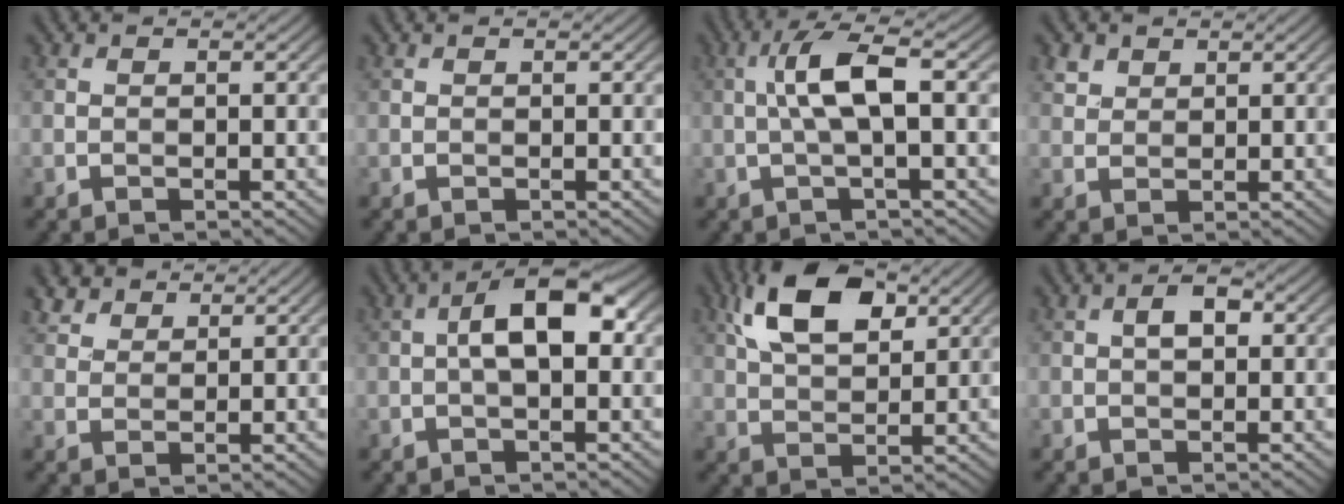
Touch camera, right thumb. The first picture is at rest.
{"total": 0.0}
{"total": 5.6, "force": [0.2, 1.1, 5.5], "torque": [-0.110, 0.018, -0.003]}
{"total": 2.1, "force": [1.4, 1.4, 0.6], "torque": [-0.017, 0.000, 0.030]}
{"total": 3.2, "force": [2.5, 1.7, 1.0], "torque": [-0.028, 0.004, 0.058]}
{"total": 6.8, "force": [0.3, 2.9, 6.1], "torque": [-0.104, 0.014, -0.003]}
{"total": 9.6, "force": [4.6, 4.7, 7.0], "torque": [-0.147, 0.016, 0.086]}
{"total": 2.5, "force": [0.3, 1.3, 2.0], "torque": [-0.034, 0.007, 0.002]}